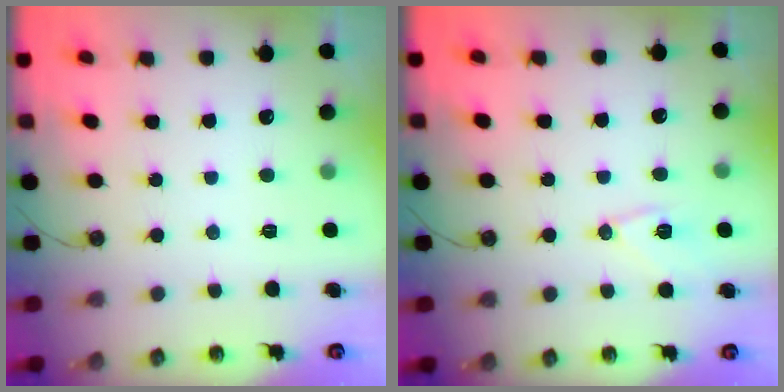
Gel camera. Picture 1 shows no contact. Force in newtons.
{"total": 9.5, "press": 9.5, "slide": 0.7}